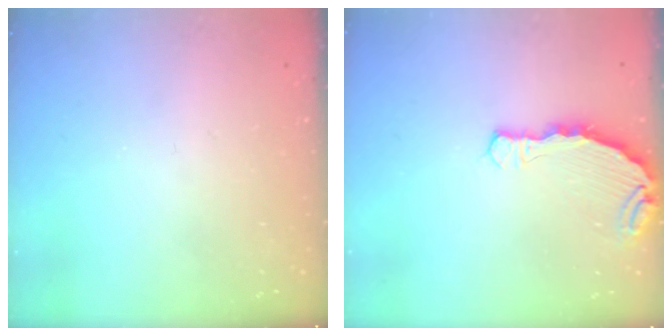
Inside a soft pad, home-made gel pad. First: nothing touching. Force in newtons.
{"total": 6.7, "press": 6.4, "slide": 2.1}